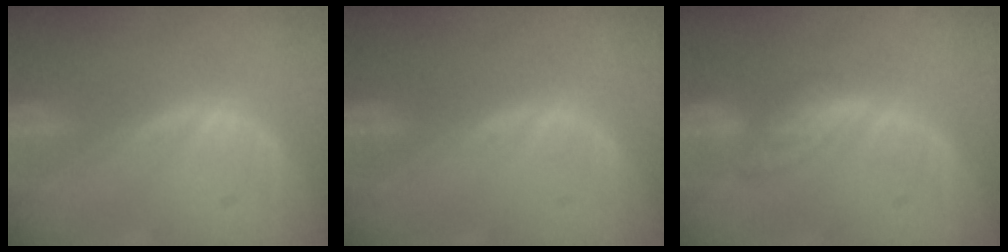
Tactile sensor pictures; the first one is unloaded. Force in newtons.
{"total": 0.0}
{"total": 5.2, "press": 4.7, "slide": 2.3}